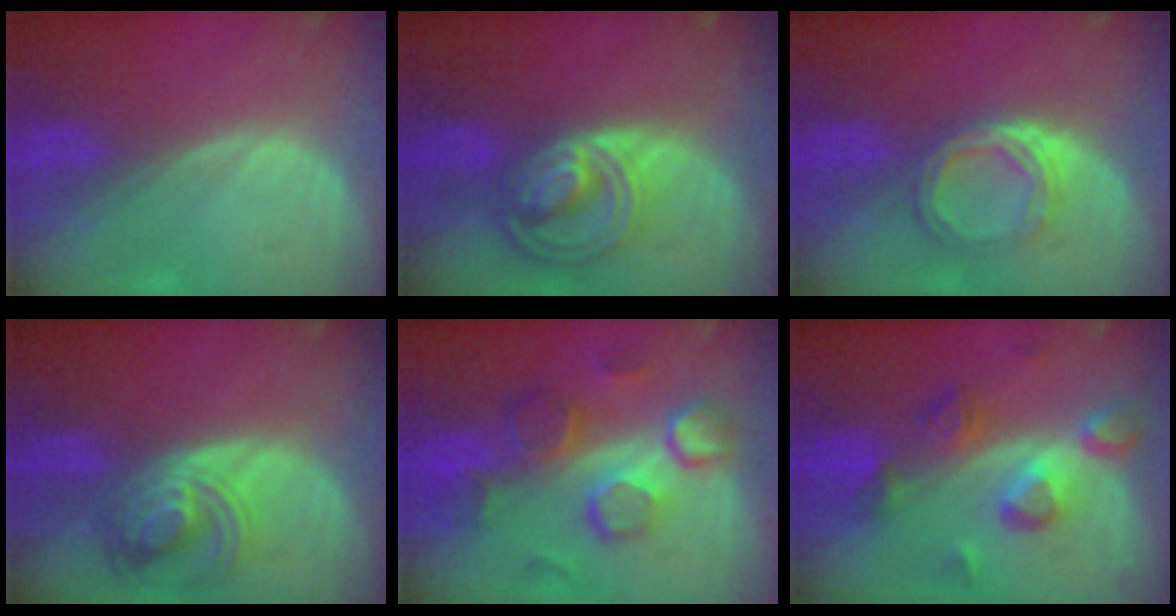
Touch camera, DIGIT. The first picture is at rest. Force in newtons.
{"total": 8.5, "press": 7.3, "slide": 4.4}
{"total": 5.6, "press": 4.9, "slide": 2.7}
{"total": 7.4, "press": 6.7, "slide": 3.2}
{"total": 10.6, "press": 9.3, "slide": 5.0}
{"total": 7.4, "press": 7.4, "slide": 0.8}